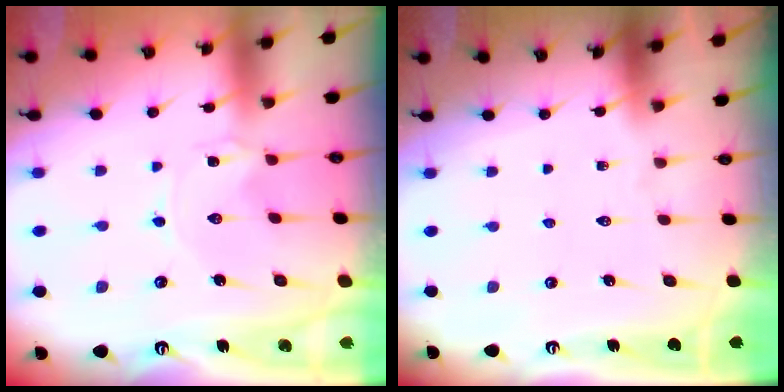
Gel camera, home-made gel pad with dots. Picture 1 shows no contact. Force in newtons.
{"total": 0.0}